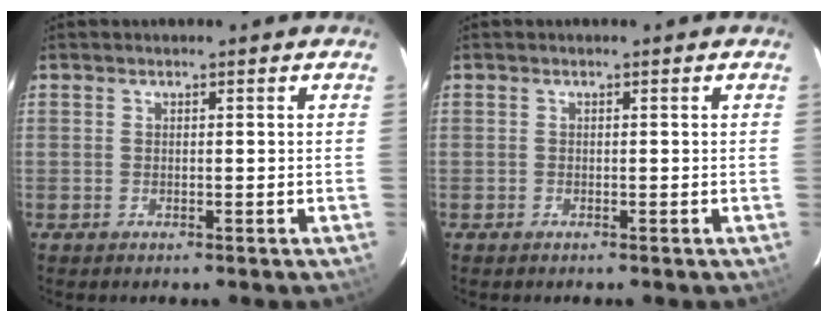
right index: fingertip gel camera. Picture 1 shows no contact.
{"total": 0.0}